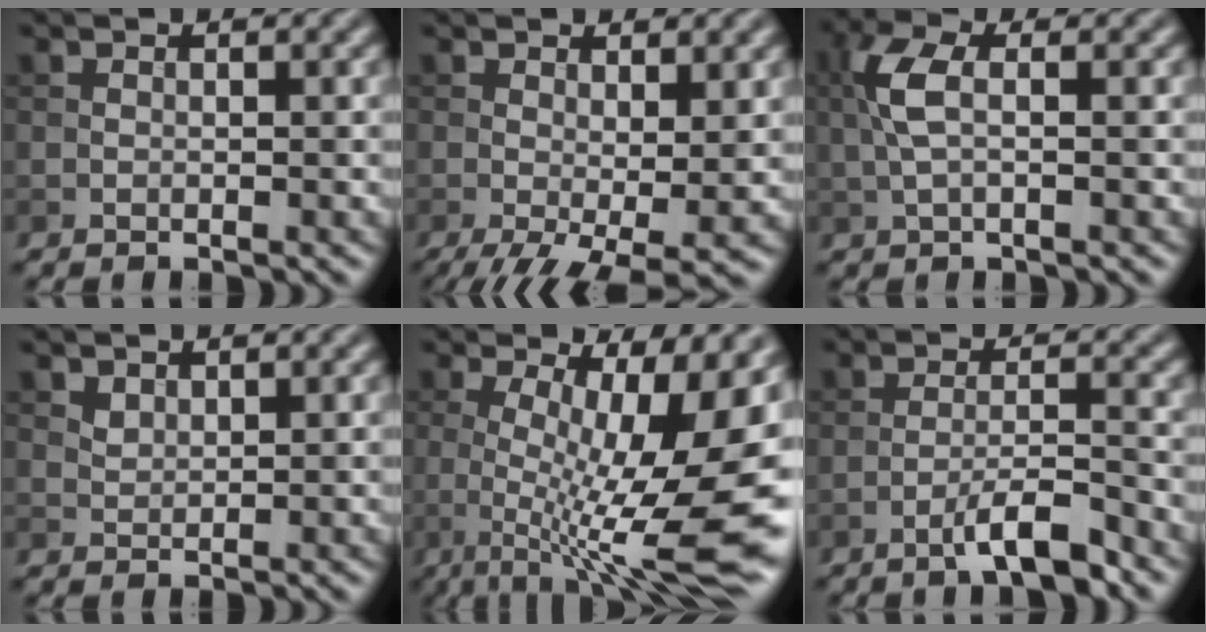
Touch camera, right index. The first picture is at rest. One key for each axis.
{"total": 6.4, "fx": -1.5, "fy": 2.1, "fz": 5.8, "tx": -0.105, "ty": -0.019, "tz": -0.014}
{"total": 3.5, "fx": 0.4, "fy": 1.4, "fz": 3.2, "tx": -0.076, "ty": 0.008, "tz": 0.004}
{"total": 1.2, "fx": 0.9, "fy": 0.7, "fz": 0.4, "tx": -0.011, "ty": -0.002, "tz": 0.021}
{"total": 15.0, "fx": -0.9, "fy": 4.7, "fz": 14.2, "tx": -0.186, "ty": 0.001, "tz": -0.006}
{"total": 3.8, "fx": -2.5, "fy": 0.4, "fz": 2.8, "tx": -0.047, "ty": 0.009, "tz": -0.051}